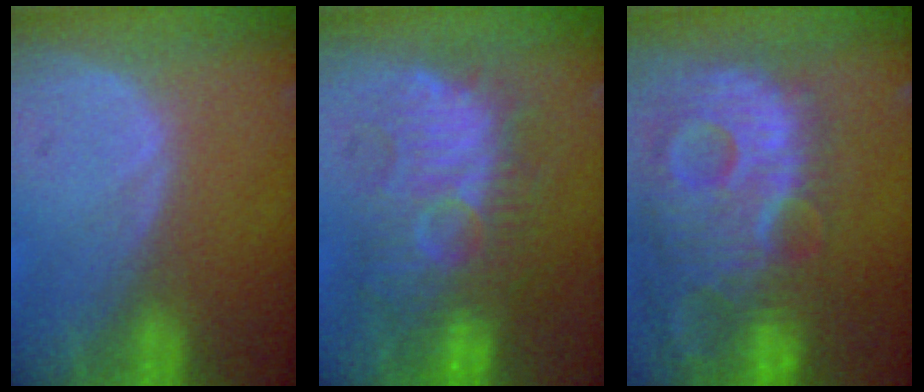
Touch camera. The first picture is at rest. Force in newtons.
{"total": 9.9, "press": 9.9, "slide": 0.3}
{"total": 13.9, "press": 12.0, "slide": 7.0}